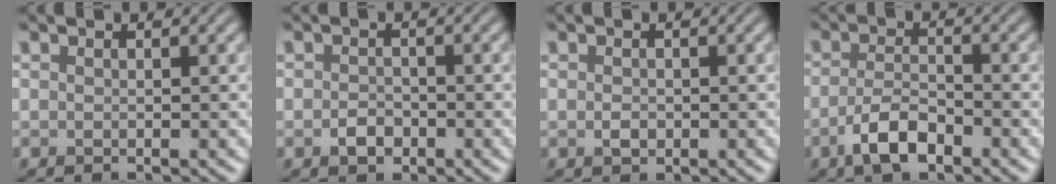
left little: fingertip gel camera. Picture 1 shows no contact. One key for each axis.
{"total": 1.9, "fx": -0.9, "fy": 1.3, "fz": 1.0, "tx": -0.016, "ty": -0.001, "tz": -0.024}
{"total": 1.2, "fx": -0.3, "fy": 0.9, "fz": 0.8, "tx": -0.015, "ty": -0.001, "tz": -0.008}
{"total": 3.9, "fx": -2.3, "fy": 1.5, "fz": 2.8, "tx": -0.054, "ty": 0.000, "tz": -0.048}